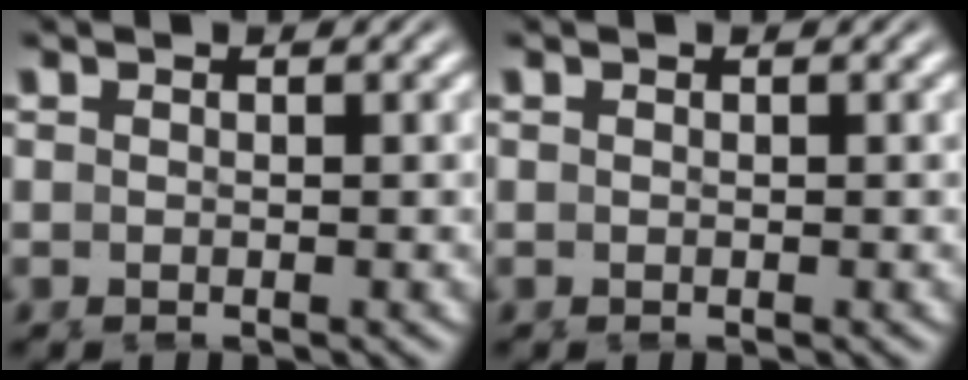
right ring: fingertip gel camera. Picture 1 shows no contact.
{"total": 0.0}